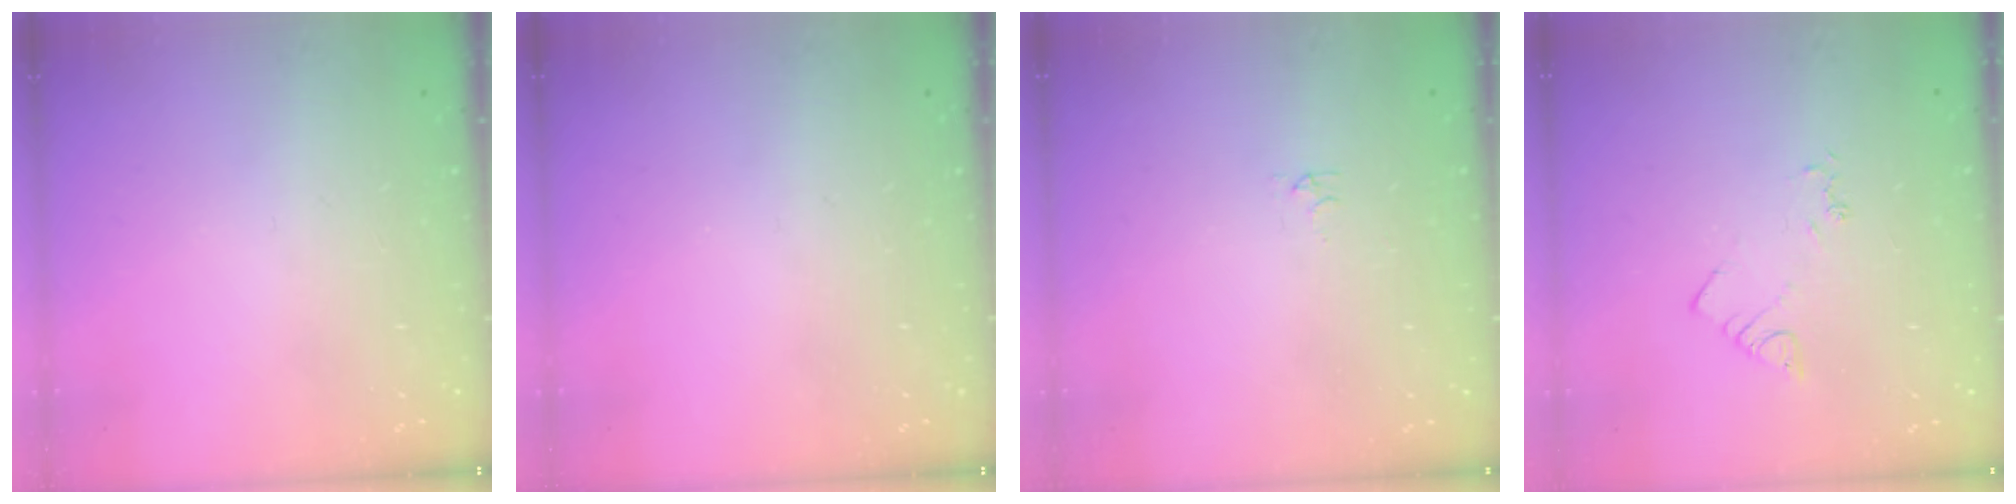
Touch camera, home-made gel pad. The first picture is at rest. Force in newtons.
{"total": 0.0}
{"total": 2.9, "press": 2.9, "slide": 0.5}
{"total": 2.3, "press": 2.3, "slide": 0.3}